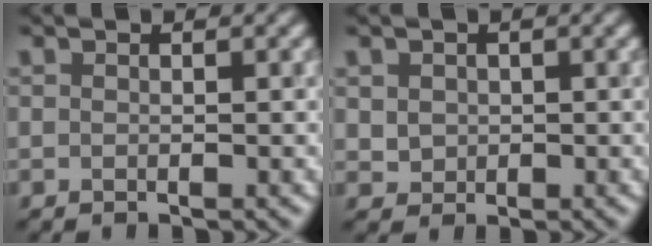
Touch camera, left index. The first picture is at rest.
{"total": 1.8, "force": [0.3, 1.7, 0.6], "torque": [-0.015, 0.001, 0.011]}